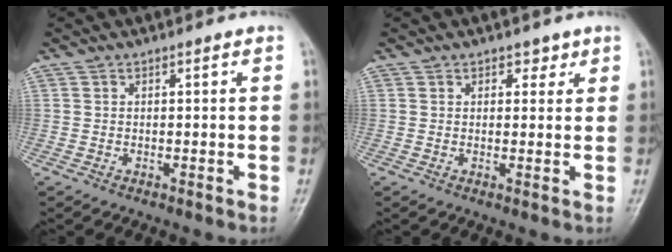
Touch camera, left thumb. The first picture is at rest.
{"total": 2.0, "force": [1.2, 1.4, 0.8], "torque": [0.008, -0.004, 0.013]}